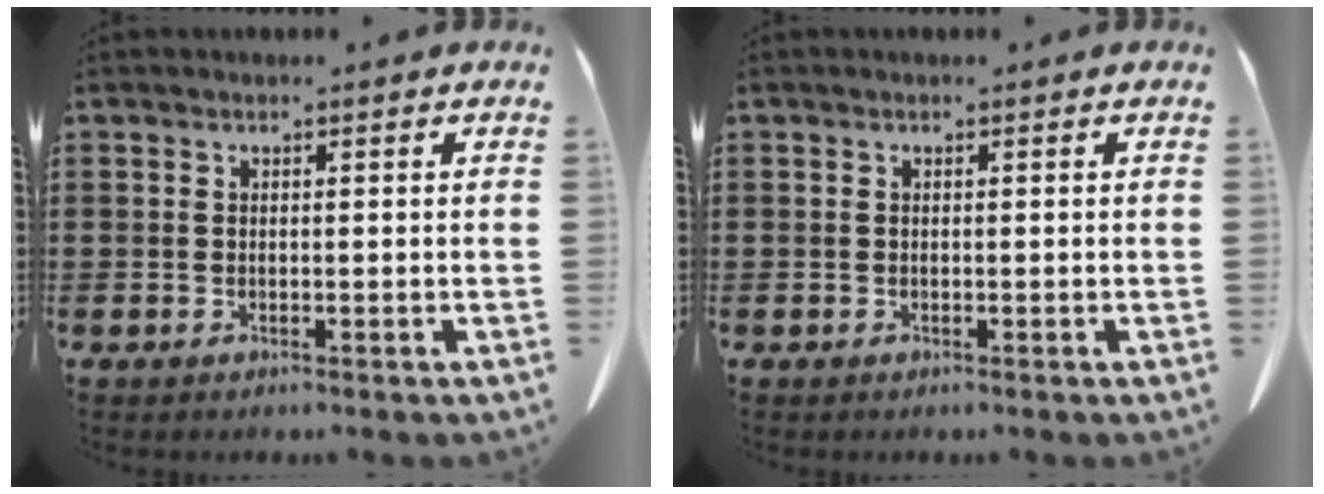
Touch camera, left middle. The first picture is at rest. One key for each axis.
{"total": 0.0}